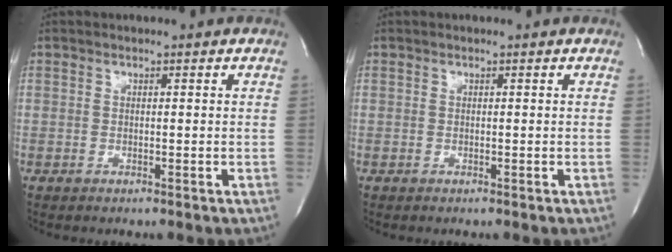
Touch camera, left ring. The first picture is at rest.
{"total": 0.0}